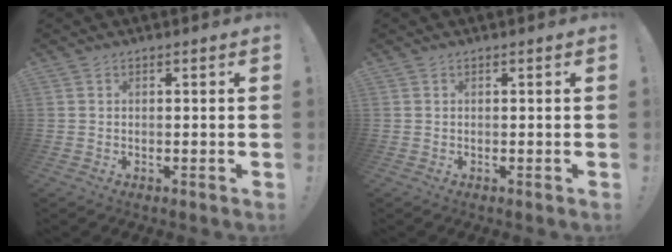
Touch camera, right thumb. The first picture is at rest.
{"total": 0.0}